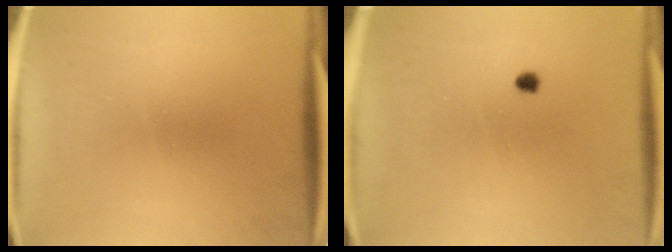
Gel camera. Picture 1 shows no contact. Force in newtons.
{"total": 0.9}